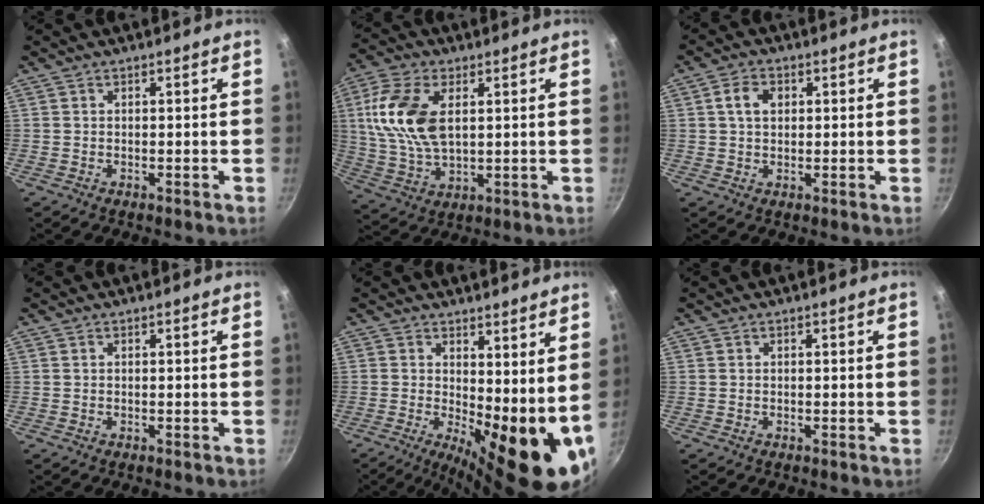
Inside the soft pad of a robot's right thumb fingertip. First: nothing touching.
{"total": 14.1, "force": [3.1, 7.9, 11.2], "torque": [-0.220, -0.006, 0.062]}
{"total": 4.4, "force": [1.1, 3.1, 2.9], "torque": [-0.041, 0.006, 0.015]}
{"total": 0.0}
{"total": 14.8, "force": [1.3, 5.8, 13.6], "torque": [-0.154, -0.023, 0.030]}
{"total": 0.0}